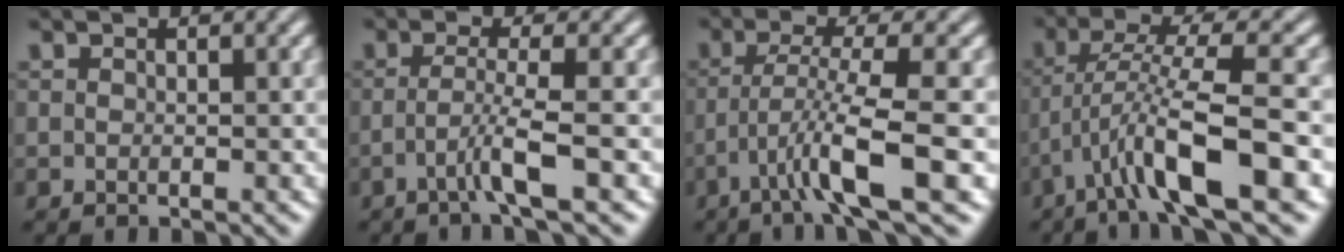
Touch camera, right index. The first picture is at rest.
{"total": 2.9, "force": [-1.4, -1.4, 2.2], "torque": [-0.040, -0.014, -0.017]}
{"total": 5.1, "force": [-1.8, -0.4, 4.7], "torque": [-0.086, -0.015, -0.021]}
{"total": 5.6, "force": [-1.3, 0.6, 5.4], "torque": [-0.108, -0.014, -0.012]}